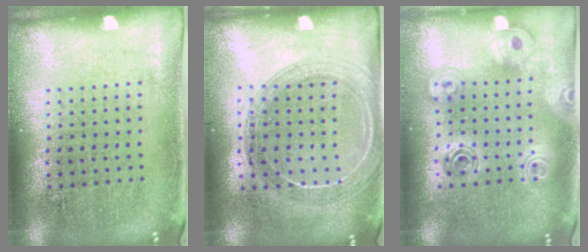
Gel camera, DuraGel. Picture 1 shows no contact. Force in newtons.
{"total": 1.7, "press": 1.6, "slide": 0.5}
{"total": 1.8, "press": 1.6, "slide": 0.9}